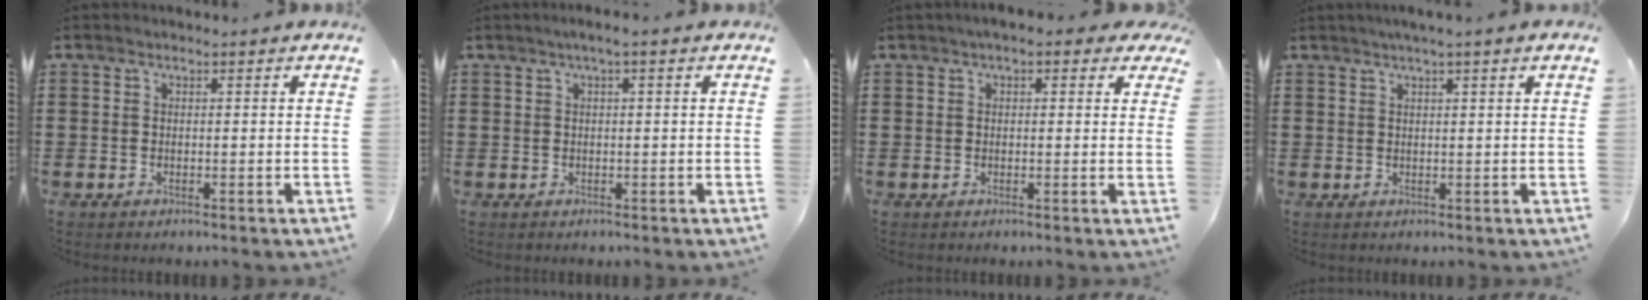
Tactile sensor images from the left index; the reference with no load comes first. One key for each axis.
{"total": 1.3, "fx": 0.1, "fy": 0.1, "fz": 1.3, "tx": -0.020, "ty": -0.002, "tz": 0.003}
{"total": 2.3, "fx": 1.3, "fy": 1.1, "fz": 1.5, "tx": -0.035, "ty": 0.009, "tz": 0.021}
{"total": 1.6, "fx": 1.1, "fy": -0.4, "fz": 1.2, "tx": -0.022, "ty": 0.000, "tz": 0.020}